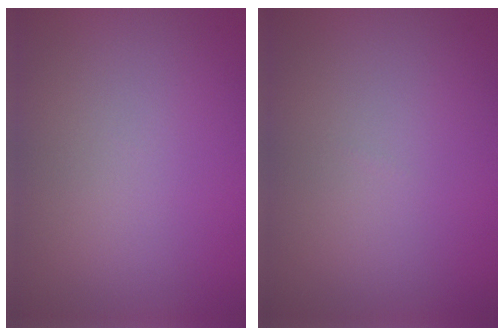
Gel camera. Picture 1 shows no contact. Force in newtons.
{"total": 0.0}